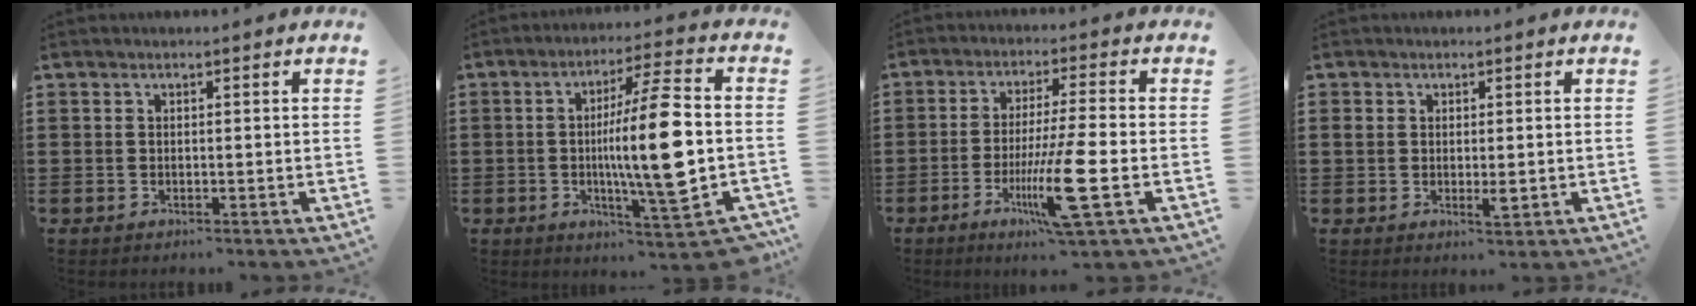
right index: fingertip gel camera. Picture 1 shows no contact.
{"total": 14.1, "force": [-1.5, 2.3, 13.8], "torque": [-0.222, -0.012, -0.032]}
{"total": 11.2, "force": [-3.9, 0.2, 10.5], "torque": [-0.206, -0.020, -0.075]}
{"total": 2.8, "force": [-0.2, 1.4, 2.4], "torque": [-0.044, 0.002, -0.003]}